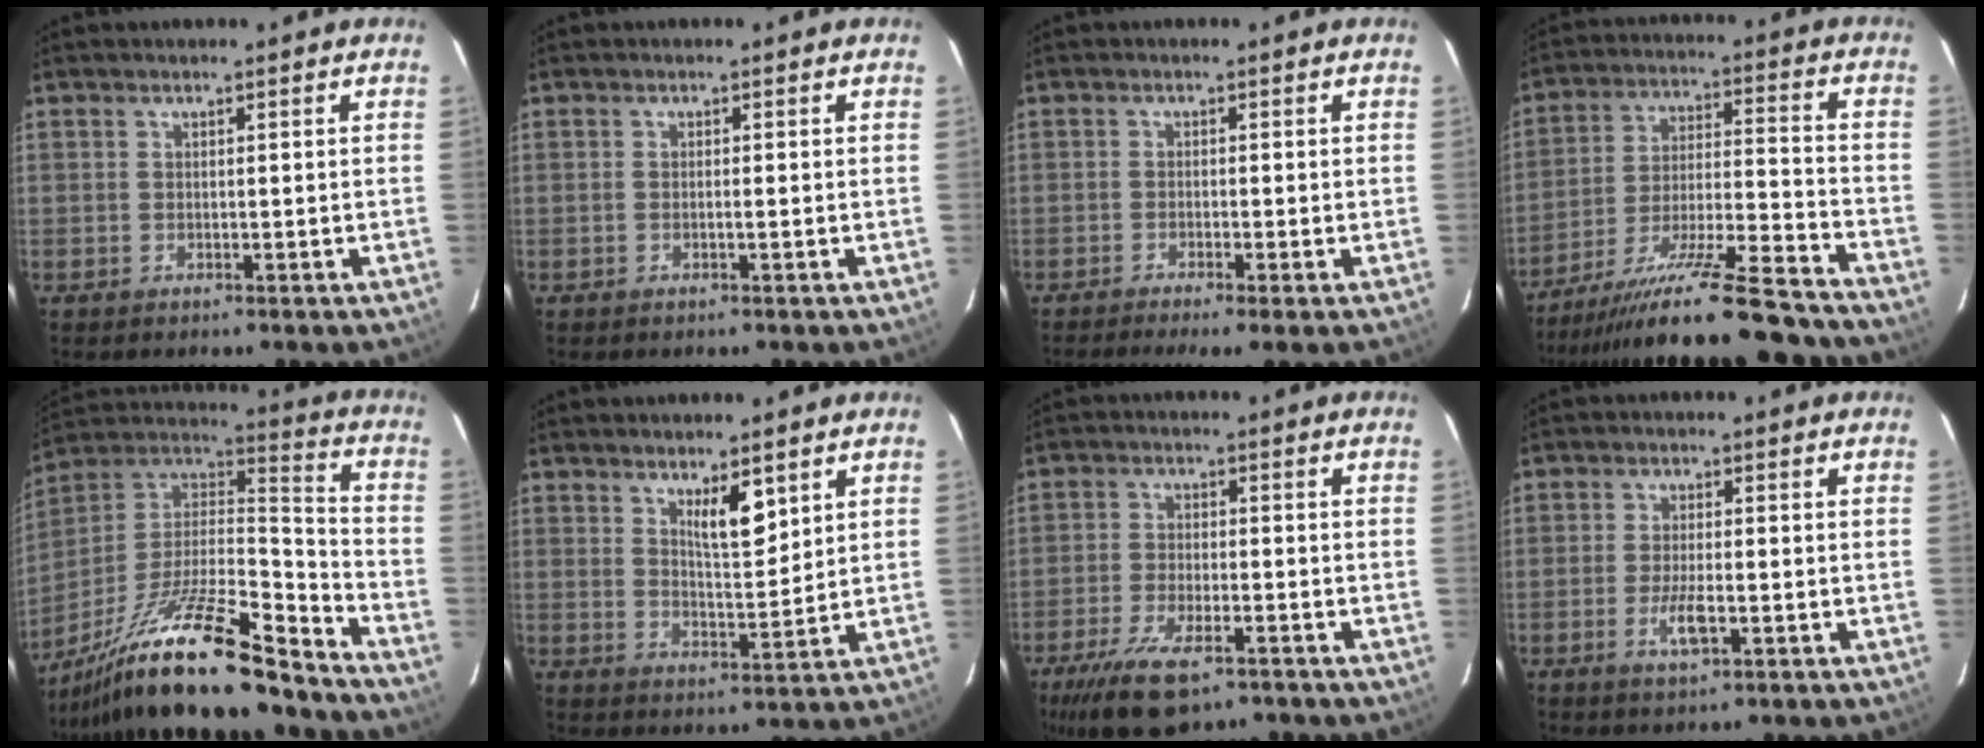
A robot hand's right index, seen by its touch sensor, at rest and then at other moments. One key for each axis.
{"total": 0.7, "fx": -0.2, "fy": 0.1, "fz": 0.7, "tx": -0.015, "ty": 0.001, "tz": -0.003}
{"total": 6.8, "fx": -4.4, "fy": 0.6, "fz": 5.0, "tx": -0.086, "ty": -0.009, "tz": -0.072}
{"total": 22.7, "fx": -19.2, "fy": 0.8, "fz": 12.0, "tx": -0.184, "ty": -0.020, "tz": -0.313}
{"total": 24.9, "fx": -19.4, "fy": 3.5, "fz": 15.1, "tx": -0.268, "ty": -0.003, "tz": -0.344}
{"total": 5.8, "fx": 3.2, "fy": 1.4, "fz": 4.6, "tx": -0.081, "ty": -0.009, "tz": 0.061}
{"total": 10.7, "fx": -7.0, "fy": 3.4, "fz": 7.3, "tx": -0.136, "ty": -0.018, "tz": -0.120}
{"total": 4.2, "fx": -1.5, "fy": 1.0, "fz": 3.8, "tx": -0.078, "ty": -0.003, "tz": -0.025}